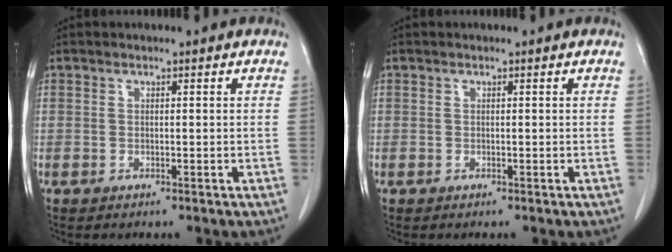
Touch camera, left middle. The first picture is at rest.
{"total": 0.0}